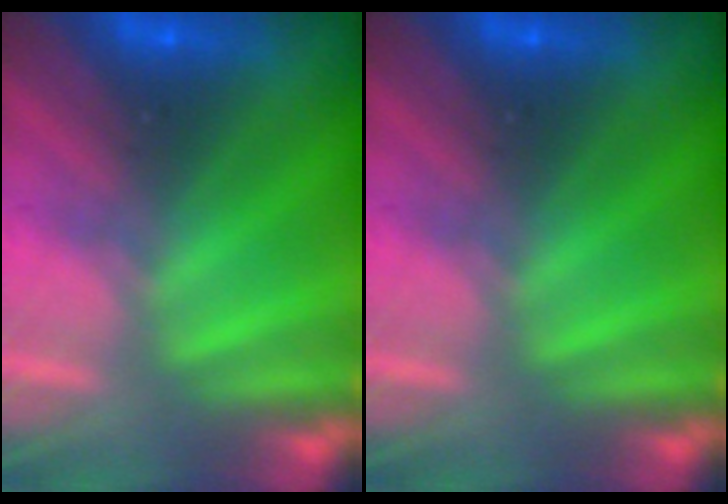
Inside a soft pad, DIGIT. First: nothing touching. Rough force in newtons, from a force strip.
{"total": 0.0}